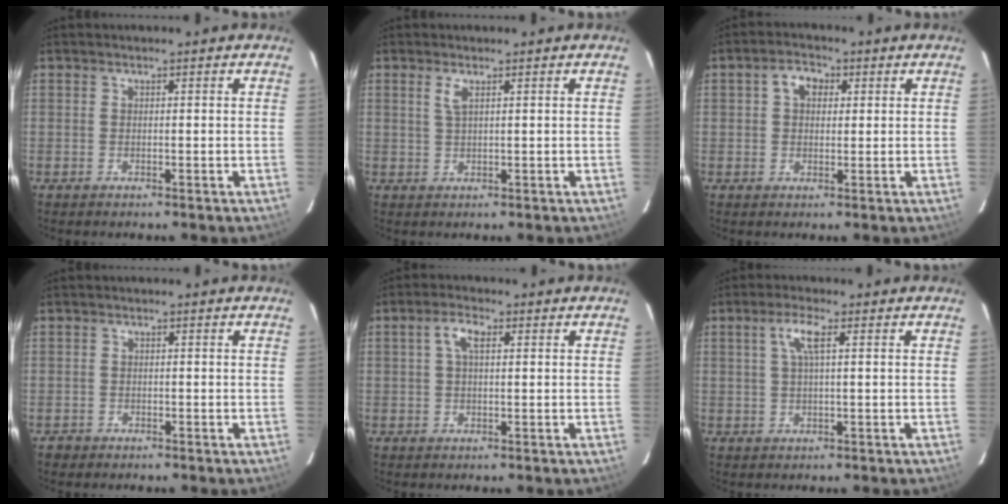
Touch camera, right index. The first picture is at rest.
{"total": 1.7, "force": [0.9, 0.3, 1.4], "torque": [-0.029, 0.000, 0.019]}
{"total": 4.0, "force": [1.1, 3.0, 2.4], "torque": [-0.040, 0.016, 0.019]}
{"total": 1.4, "force": [-0.8, 1.1, -0.1], "torque": [-0.002, 0.006, -0.012]}
{"total": 3.3, "force": [0.9, 1.4, 2.9], "torque": [-0.058, 0.011, 0.017]}
{"total": 3.7, "force": [1.1, 0.4, 3.5], "torque": [-0.072, 0.005, 0.022]}